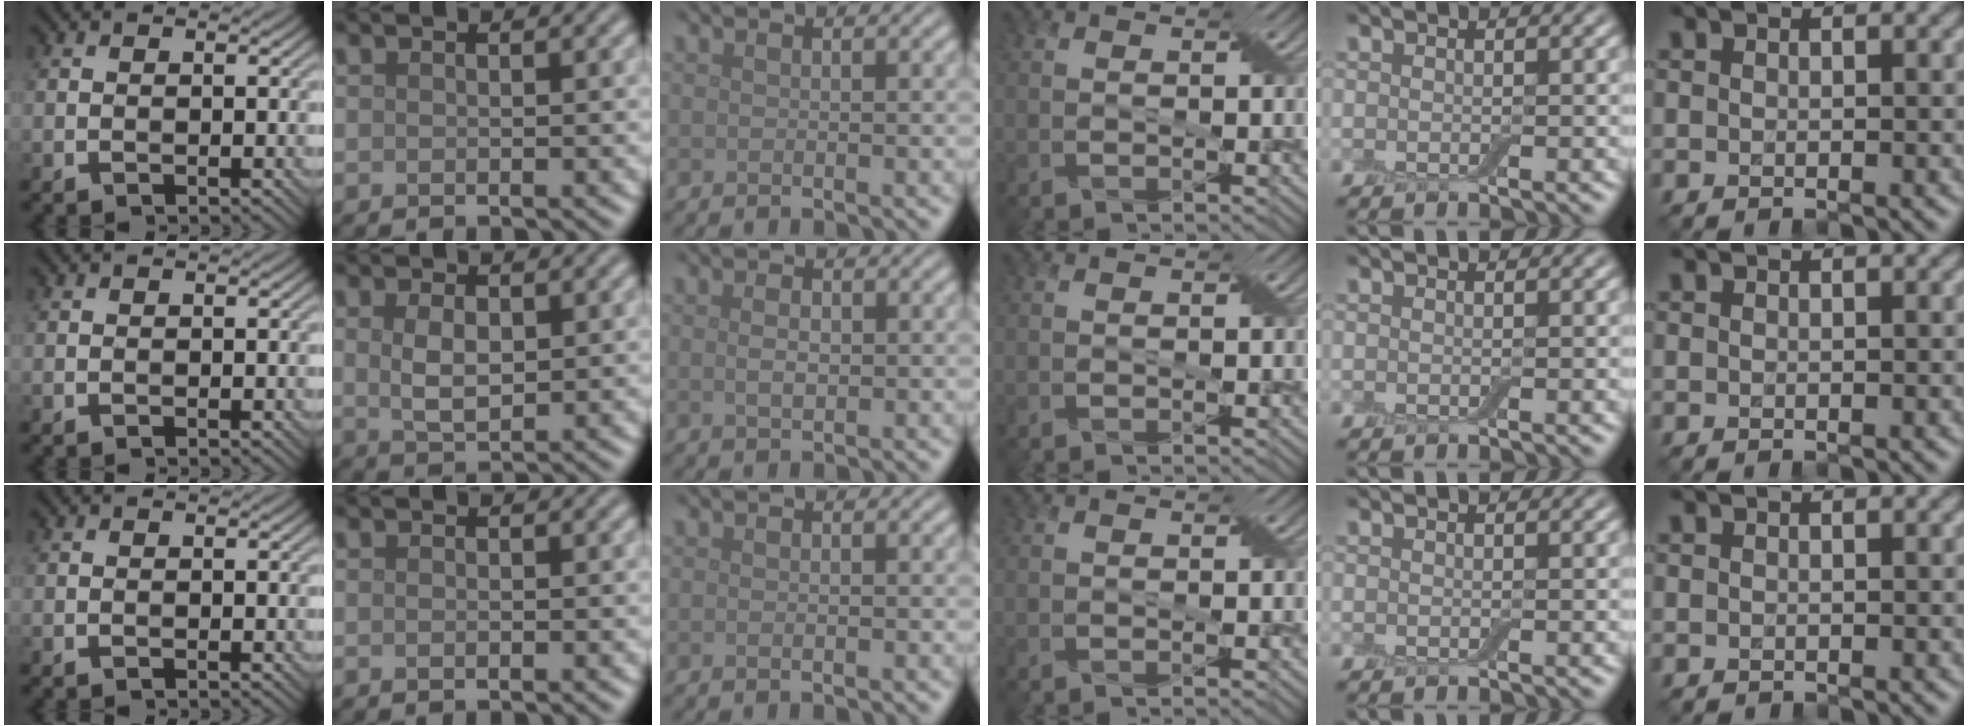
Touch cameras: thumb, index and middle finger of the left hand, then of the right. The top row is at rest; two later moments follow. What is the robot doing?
{"motion": "fold", "object": "apron"}